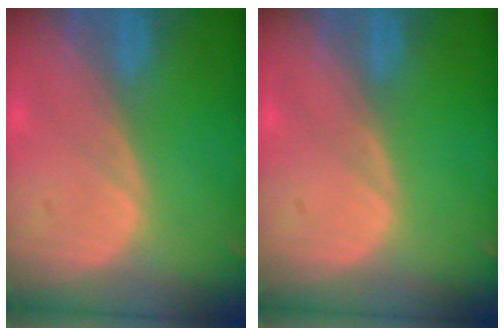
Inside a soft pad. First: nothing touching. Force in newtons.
{"total": 0.0}